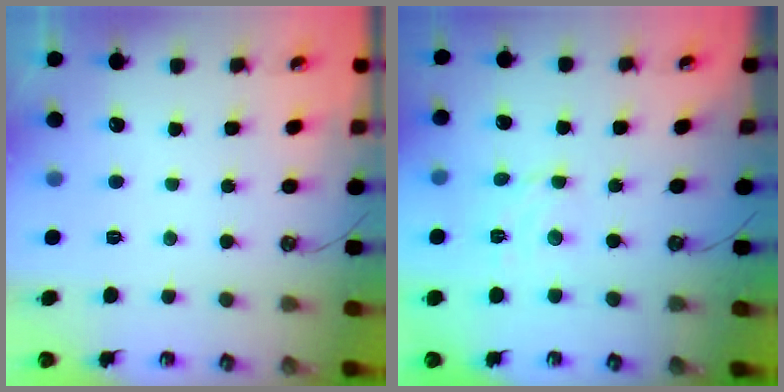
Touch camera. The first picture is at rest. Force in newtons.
{"total": 2.9, "press": 2.8, "slide": 0.3}